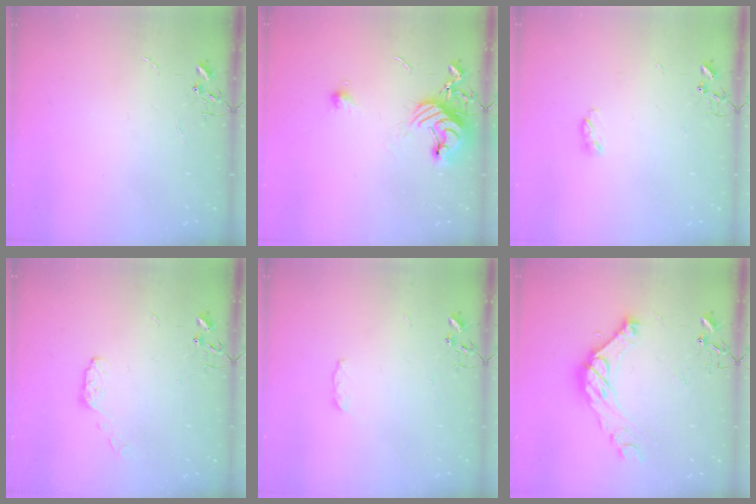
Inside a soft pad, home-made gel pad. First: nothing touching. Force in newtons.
{"total": 11.4, "press": 11.3, "slide": 1.1}
{"total": 3.6, "press": 3.5, "slide": 0.5}
{"total": 5.5, "press": 5.4, "slide": 0.9}
{"total": 3.9, "press": 3.8, "slide": 0.7}
{"total": 14.2, "press": 14.2, "slide": 1.2}